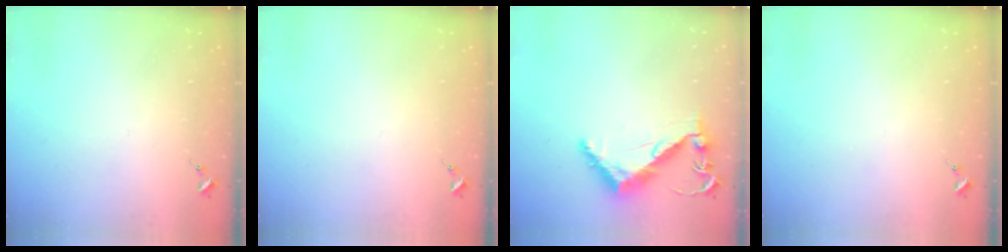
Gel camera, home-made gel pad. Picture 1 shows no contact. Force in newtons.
{"total": 0.0}
{"total": 9.7, "press": 9.6, "slide": 1.0}
{"total": 0.0}